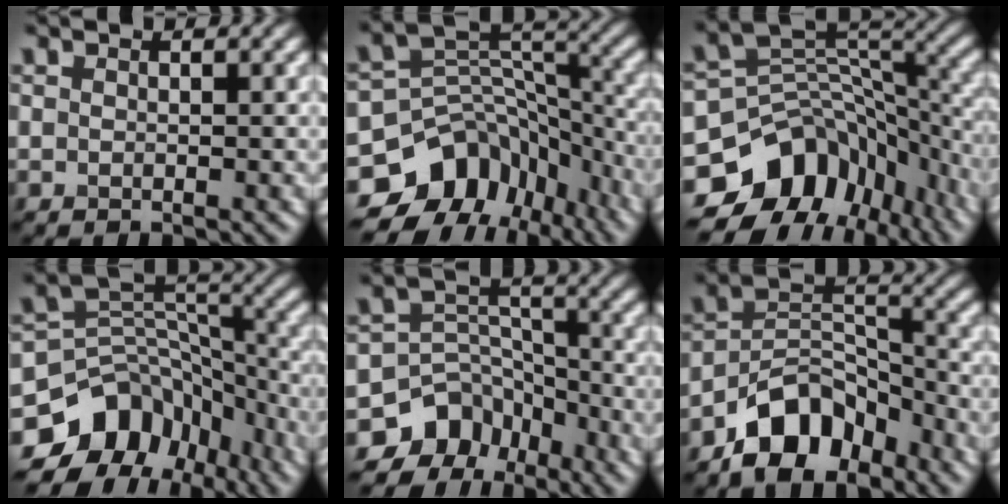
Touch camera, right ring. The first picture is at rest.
{"total": 11.7, "force": [-6.9, 8.1, 4.7], "torque": [-0.077, 0.020, -0.104]}
{"total": 12.1, "force": [-6.3, 8.4, 6.0], "torque": [-0.109, 0.002, -0.101]}
{"total": 11.2, "force": [-6.5, 7.8, 4.7], "torque": [-0.076, 0.019, -0.102]}
{"total": 8.2, "force": [-5.9, 5.5, 1.7], "torque": [-0.007, 0.013, -0.099]}
{"total": 7.8, "force": [-5.5, 4.1, 3.7], "torque": [-0.048, 0.004, -0.110]}